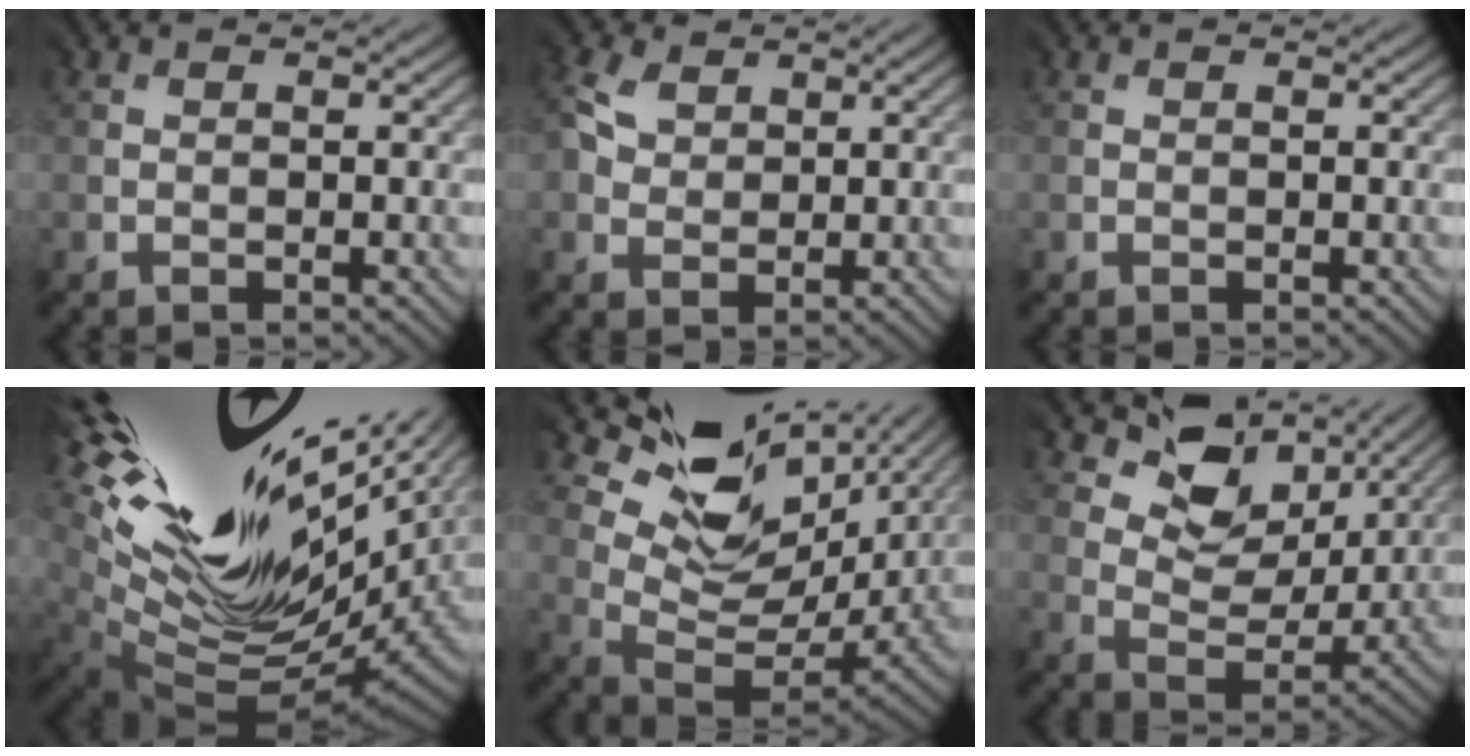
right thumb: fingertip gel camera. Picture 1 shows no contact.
{"total": 5.0, "force": [2.7, 3.8, 1.9], "torque": [-0.088, 0.014, 0.055]}
{"total": 0.0}
{"total": 14.7, "force": [4.5, 5.5, 12.9], "torque": [-0.219, 0.000, 0.097]}
{"total": 12.2, "force": [6.3, 6.2, 8.4], "torque": [-0.158, -0.001, 0.121]}
{"total": 7.8, "force": [4.8, 4.8, 3.9], "torque": [-0.085, -0.005, 0.084]}